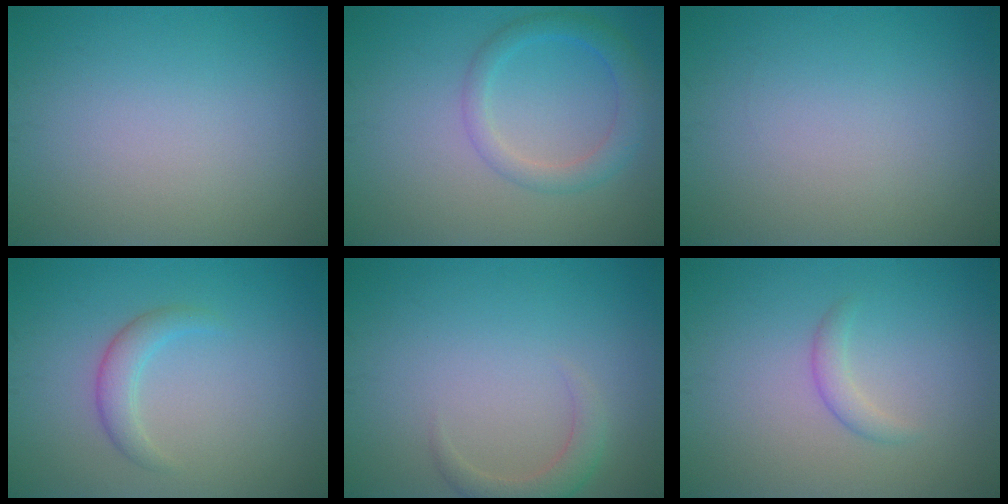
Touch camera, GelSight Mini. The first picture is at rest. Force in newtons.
{"total": 3.0, "press": 3.0, "slide": 0.2}
{"total": 0.0}
{"total": 2.1, "press": 2.1, "slide": 0.1}
{"total": 2.1, "press": 2.1, "slide": 0.3}
{"total": 1.4, "press": 1.4, "slide": 0.0}